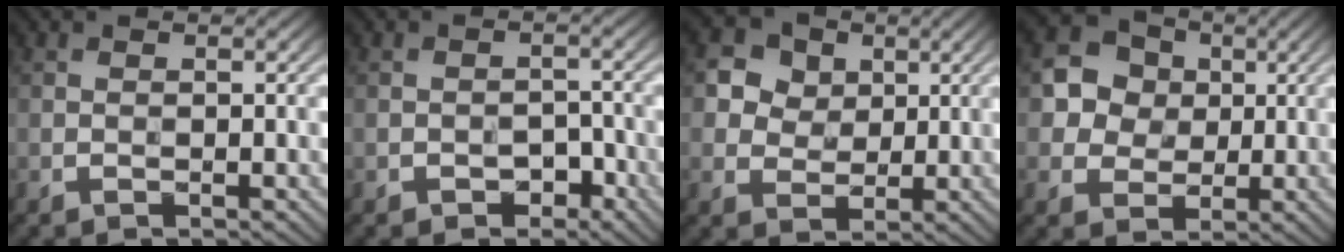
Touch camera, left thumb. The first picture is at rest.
{"total": 2.7, "force": [-1.7, 1.6, 1.5], "torque": [-0.019, 0.005, -0.026]}
{"total": 6.3, "force": [2.5, 5.2, 2.5], "torque": [-0.082, -0.001, 0.043]}
{"total": 6.5, "force": [1.4, 5.8, 2.5], "torque": [-0.072, 0.015, 0.010]}